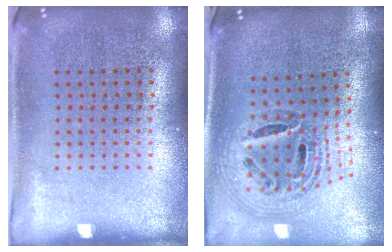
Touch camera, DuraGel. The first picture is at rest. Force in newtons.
{"total": 1.6, "press": 1.4, "slide": 0.8}